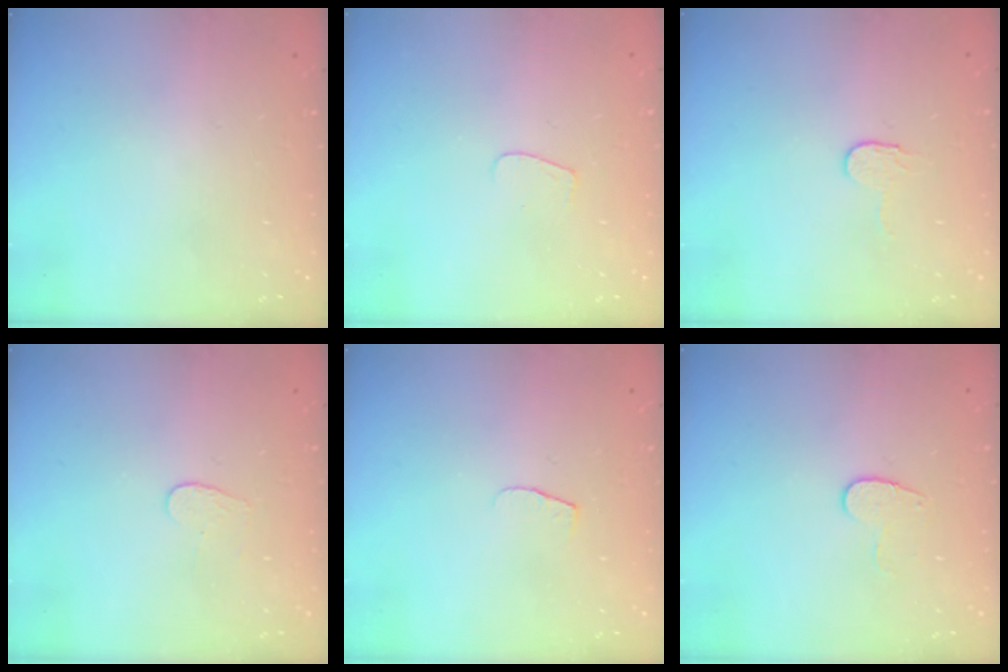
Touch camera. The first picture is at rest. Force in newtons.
{"total": 3.5, "press": 3.5, "slide": 0.3}
{"total": 3.2, "press": 3.2, "slide": 0.3}
{"total": 3.8, "press": 3.8, "slide": 0.3}
{"total": 4.2, "press": 4.1, "slide": 0.4}
{"total": 7.7, "press": 7.6, "slide": 0.5}